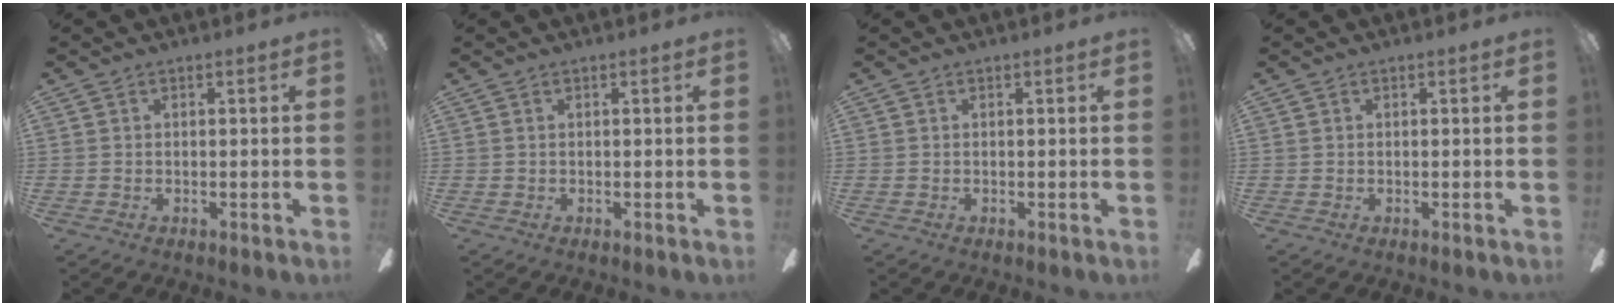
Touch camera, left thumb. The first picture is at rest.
{"total": 0.0}
{"total": 0.0}
{"total": 0.0}